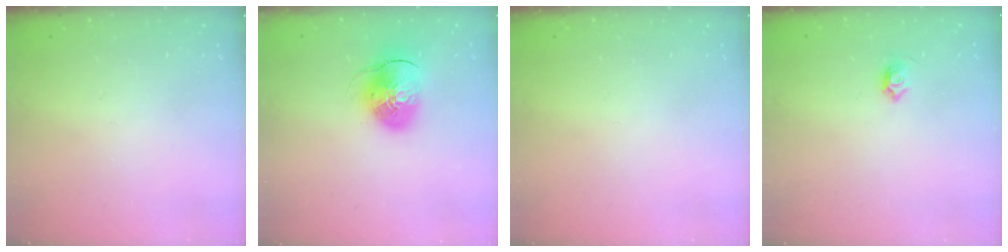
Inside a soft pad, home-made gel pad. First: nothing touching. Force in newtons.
{"total": 10.8, "press": 10.6, "slide": 1.8}
{"total": 0.0}
{"total": 4.7, "press": 4.6, "slide": 1.2}